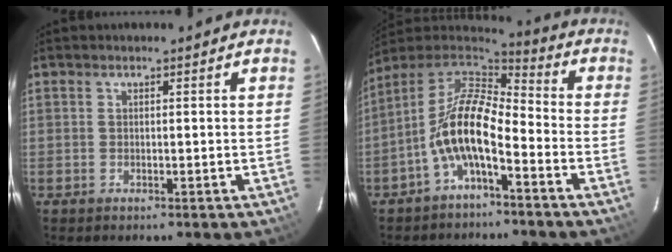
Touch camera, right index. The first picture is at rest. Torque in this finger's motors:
{"motor_torque": [1.34, -0.80, 1.05, 0.21]}